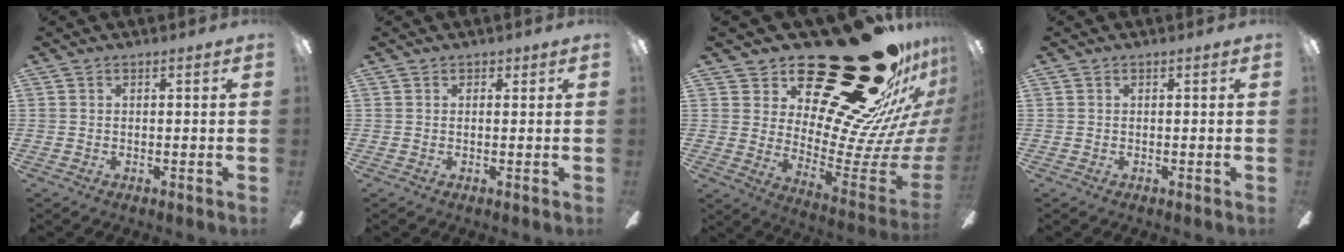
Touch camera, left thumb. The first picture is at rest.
{"total": 0.7, "force": [0.5, 0.5, 0.1], "torque": [0.004, -0.001, 0.008]}
{"total": 38.3, "force": [25.2, 14.7, 24.8], "torque": [-0.267, -0.215, 0.475]}
{"total": 0.0}